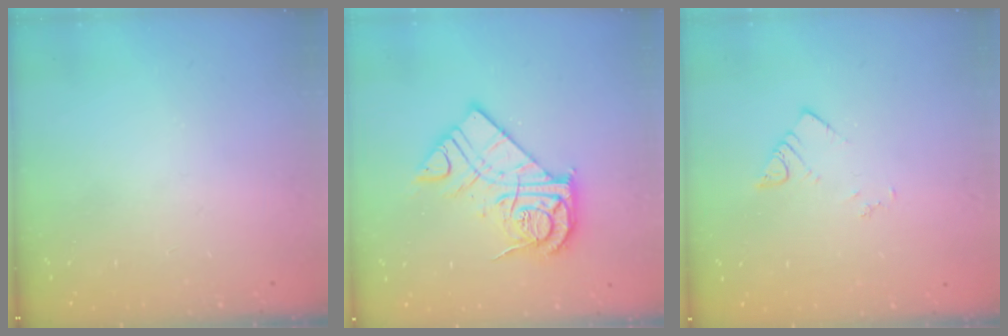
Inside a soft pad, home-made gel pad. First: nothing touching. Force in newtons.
{"total": 15.8, "press": 15.7, "slide": 1.3}
{"total": 3.6, "press": 3.6, "slide": 0.1}